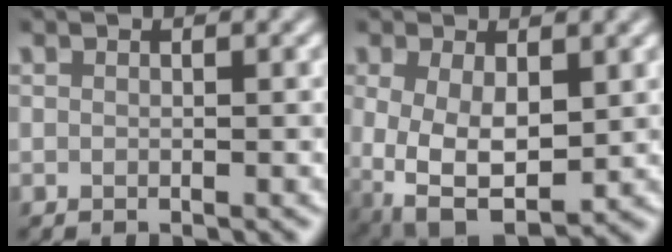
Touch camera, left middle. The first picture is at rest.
{"total": 6.9, "force": [-0.6, 3.9, 5.6], "torque": [-0.126, -0.020, -0.001]}